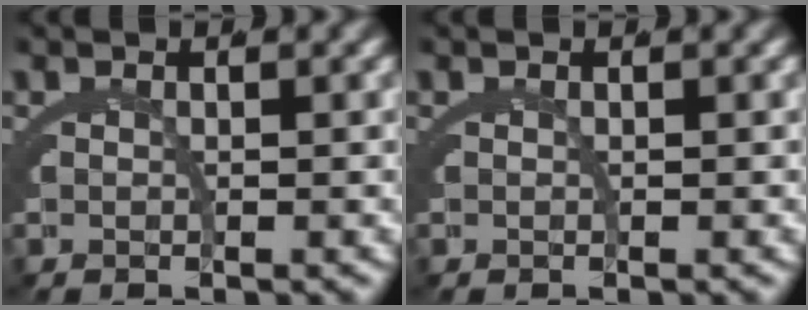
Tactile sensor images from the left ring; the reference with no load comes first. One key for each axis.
{"total": 0.0}